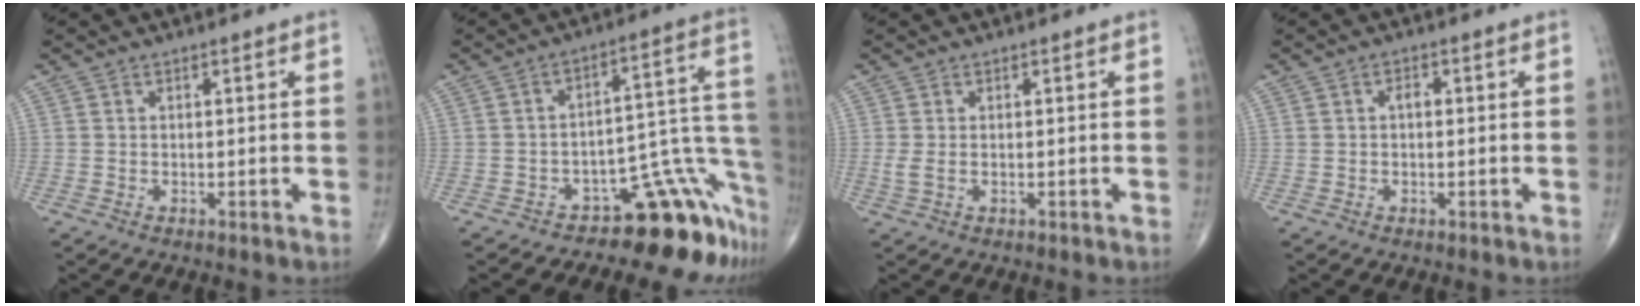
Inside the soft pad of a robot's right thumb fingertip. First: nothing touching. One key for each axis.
{"total": 11.6, "fx": -9.5, "fy": 3.9, "fz": 5.4, "tx": 0.013, "ty": 0.147, "tz": -0.137}
{"total": 1.5, "fx": -0.1, "fy": 0.8, "fz": 1.3, "tx": -0.038, "ty": -0.002, "tz": 0.000}
{"total": 1.5, "fx": 0.1, "fy": 1.0, "fz": 1.1, "tx": -0.015, "ty": 0.003, "tz": -0.002}